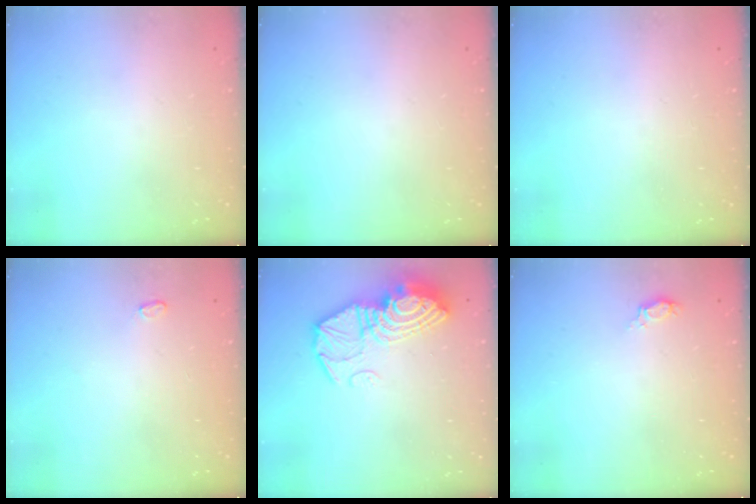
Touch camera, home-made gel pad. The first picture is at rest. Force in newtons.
{"total": 0.0}
{"total": 0.0}
{"total": 2.8, "press": 2.8, "slide": 0.4}
{"total": 16.5, "press": 16.4, "slide": 1.4}
{"total": 4.2, "press": 3.9, "slide": 1.5}